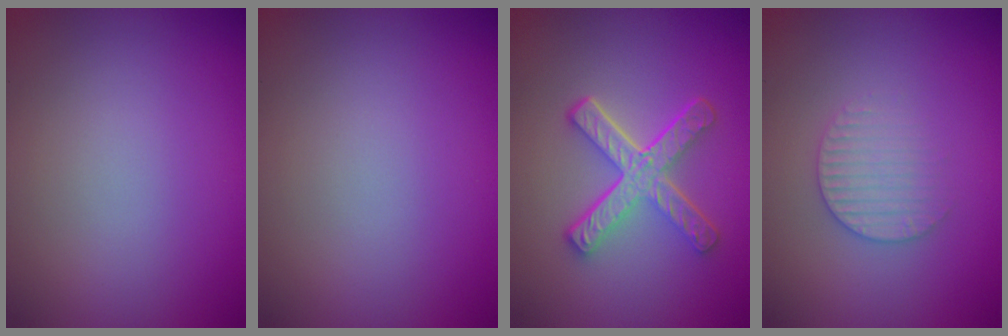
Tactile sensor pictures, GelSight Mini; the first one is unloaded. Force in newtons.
{"total": 0.0}
{"total": 5.3, "press": 3.7, "slide": 3.8}
{"total": 2.2, "press": 2.1, "slide": 0.5}